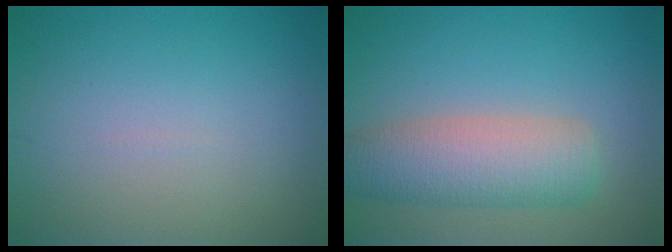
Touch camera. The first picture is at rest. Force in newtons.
{"total": 6.0, "press": 6.0, "slide": 0.3}